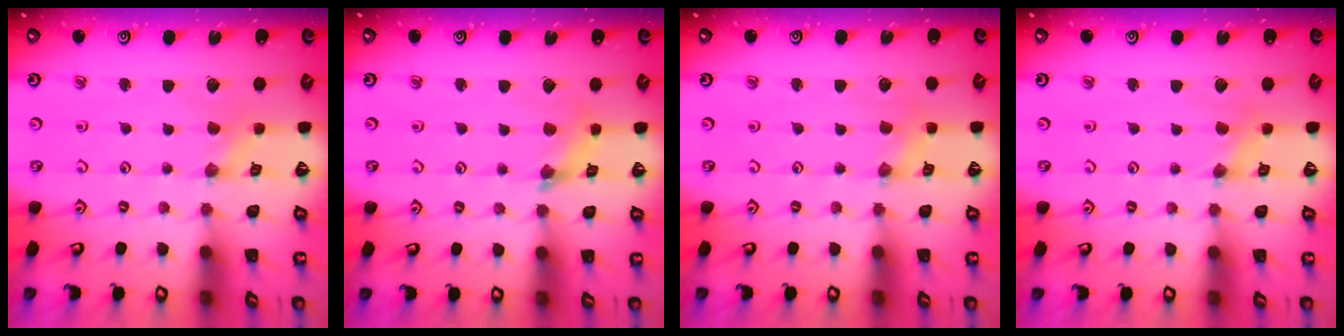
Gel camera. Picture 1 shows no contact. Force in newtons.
{"total": 4.2, "press": 4.2, "slide": 0.4}
{"total": 2.4, "press": 2.4, "slide": 0.4}
{"total": 0.0}